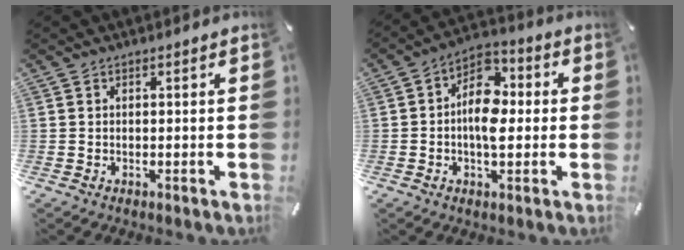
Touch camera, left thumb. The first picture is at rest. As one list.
[{"total": 10.0, "force": [-0.8, 6.5, 7.6], "torque": [-0.125, 0.005, -0.014]}]